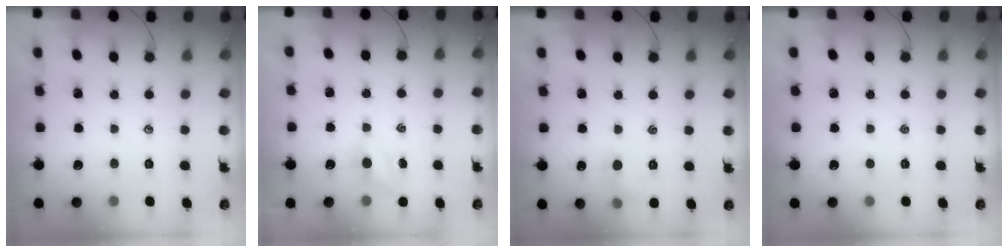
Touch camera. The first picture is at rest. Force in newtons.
{"total": 4.3, "press": 4.1, "slide": 1.3}
{"total": 6.2, "press": 5.9, "slide": 1.7}
{"total": 0.0}